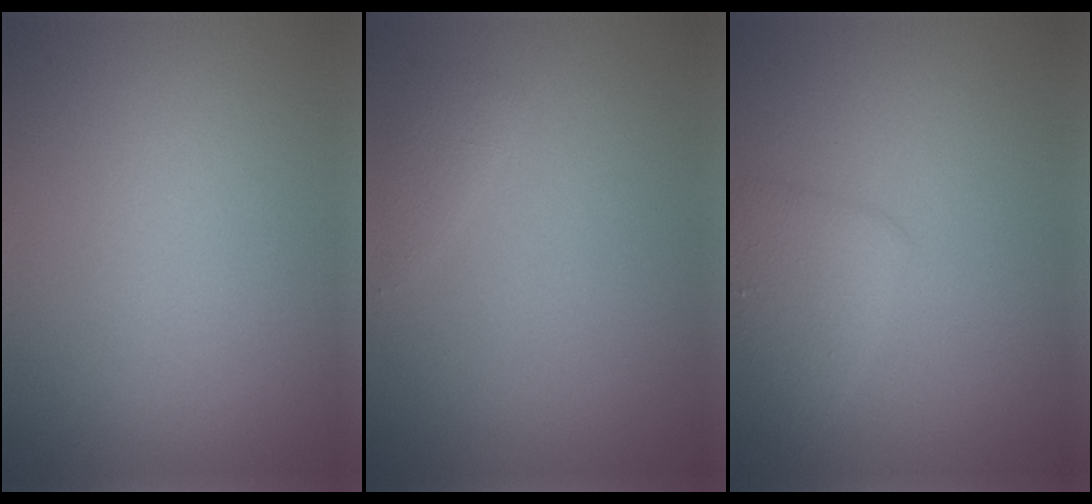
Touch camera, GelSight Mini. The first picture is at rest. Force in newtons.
{"total": 0.9, "press": 0.9, "slide": 0.1}
{"total": 2.9, "press": 2.9, "slide": 0.1}